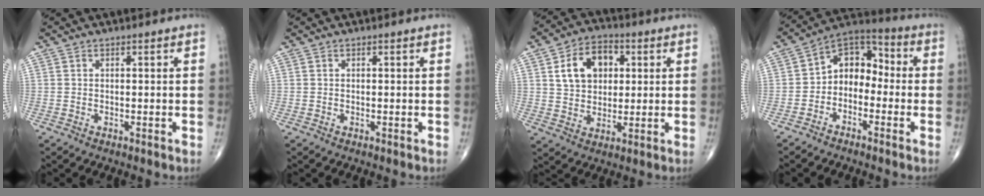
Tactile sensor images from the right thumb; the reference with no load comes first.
{"total": 0.0}
{"total": 11.1, "force": [3.0, 7.9, 7.2], "torque": [-0.088, 0.002, 0.049]}
{"total": 9.4, "force": [-1.9, 6.9, 6.1], "torque": [-0.064, 0.052, -0.055]}